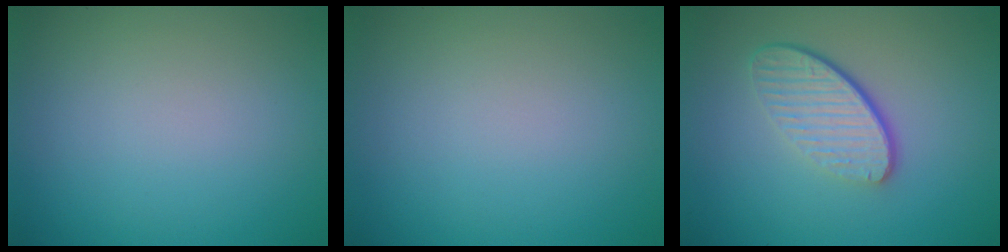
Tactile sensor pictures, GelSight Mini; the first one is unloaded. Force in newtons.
{"total": 0.0}
{"total": 4.6, "press": 3.1, "slide": 3.3}